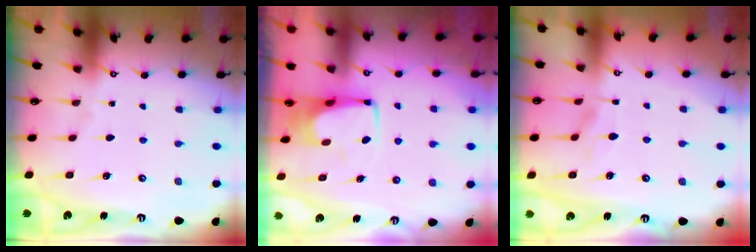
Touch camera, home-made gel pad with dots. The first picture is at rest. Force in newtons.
{"total": 5.3, "press": 5.3, "slide": 0.5}
{"total": 1.7, "press": 1.4, "slide": 1.1}